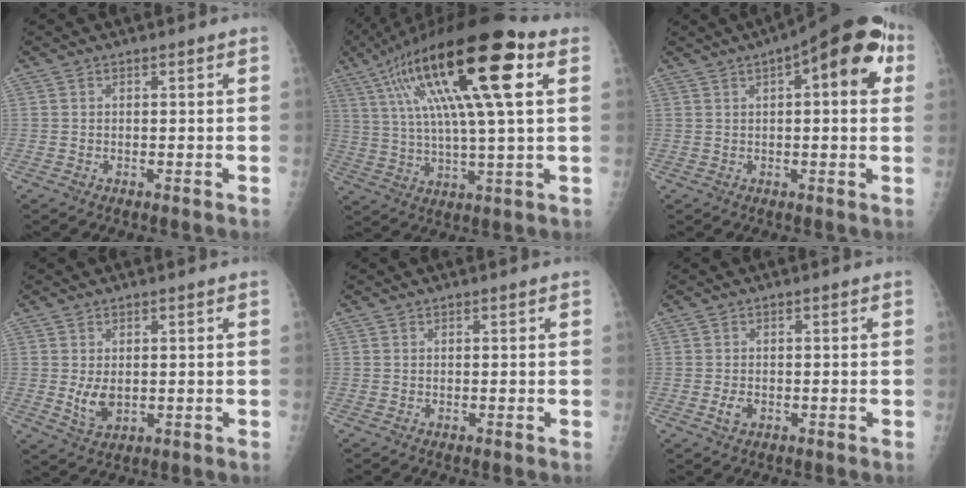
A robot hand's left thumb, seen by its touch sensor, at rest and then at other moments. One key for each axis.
{"total": 24.9, "fx": 9.2, "fy": 5.6, "fz": 22.4, "tx": -0.412, "ty": 0.015, "tz": 0.149}
{"total": 14.2, "fx": 4.6, "fy": 5.2, "fz": 12.4, "tx": -0.133, "ty": 0.020, "tz": 0.051}
{"total": 4.5, "fx": 0.0, "fy": 2.8, "fz": 3.5, "tx": -0.058, "ty": -0.011, "tz": 0.009}
{"total": 0.0}
{"total": 2.1, "fx": -0.7, "fy": 1.4, "fz": 1.5, "tx": -0.027, "ty": 0.001, "tz": -0.012}